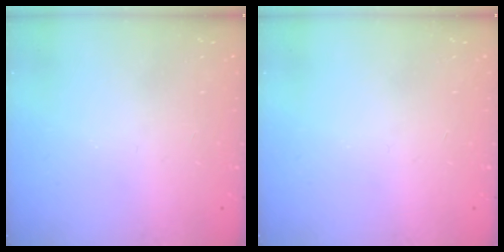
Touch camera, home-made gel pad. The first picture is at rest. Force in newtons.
{"total": 0.0}